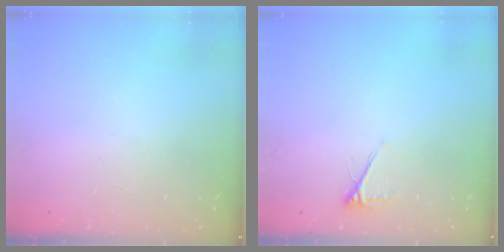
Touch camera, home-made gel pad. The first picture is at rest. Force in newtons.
{"total": 4.2, "press": 4.1, "slide": 0.6}